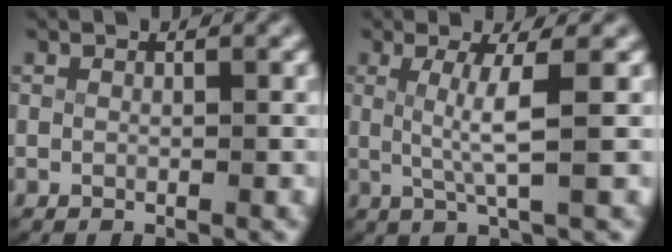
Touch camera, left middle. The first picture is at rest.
{"total": 3.9, "force": [0.6, -0.3, 3.8], "torque": [-0.069, -0.008, 0.014]}